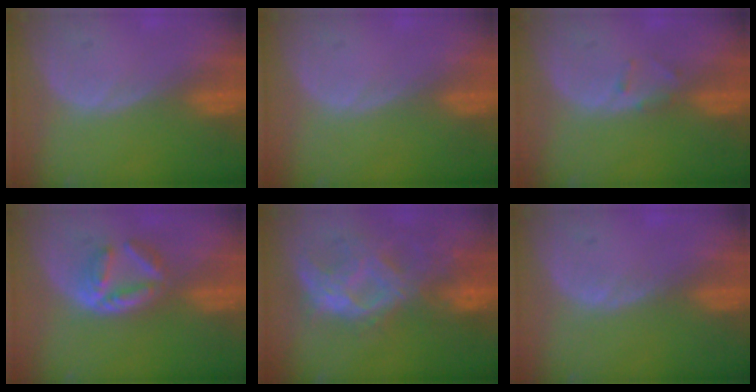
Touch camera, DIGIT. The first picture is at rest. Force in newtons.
{"total": 0.0}
{"total": 1.3, "press": 1.3, "slide": 0.4}
{"total": 6.1, "press": 5.4, "slide": 2.8}
{"total": 9.8, "press": 8.8, "slide": 4.2}
{"total": 0.7, "press": 0.6, "slide": 0.3}